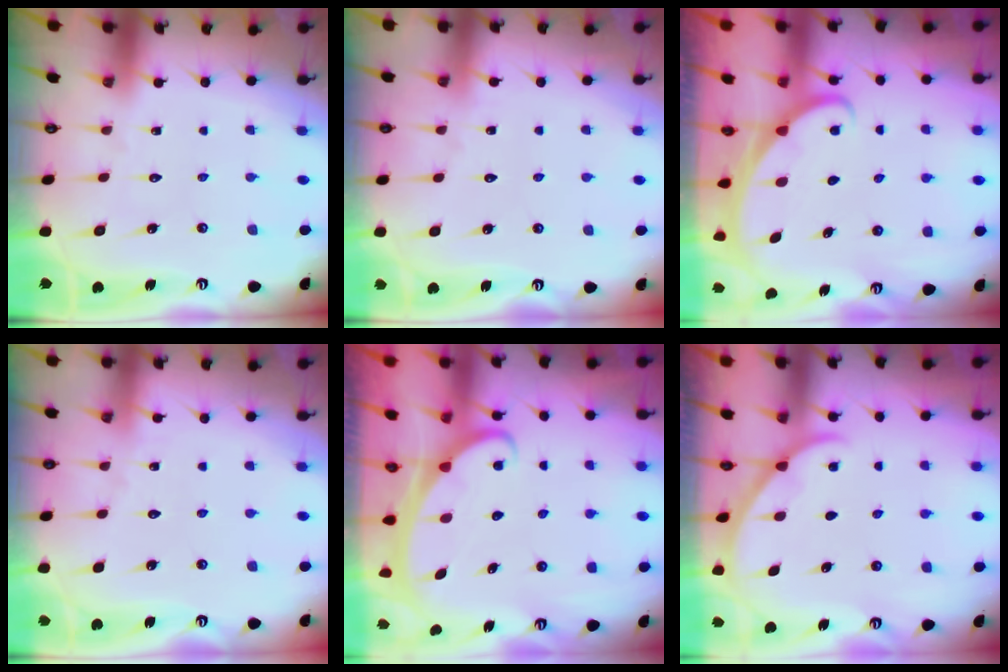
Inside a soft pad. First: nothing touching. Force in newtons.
{"total": 2.5, "press": 2.5, "slide": 0.3}
{"total": 1.8, "press": 1.7, "slide": 0.1}
{"total": 3.1, "press": 3.1, "slide": 0.4}
{"total": 2.4, "press": 2.4, "slide": 0.3}
{"total": 1.6, "press": 1.6, "slide": 0.2}